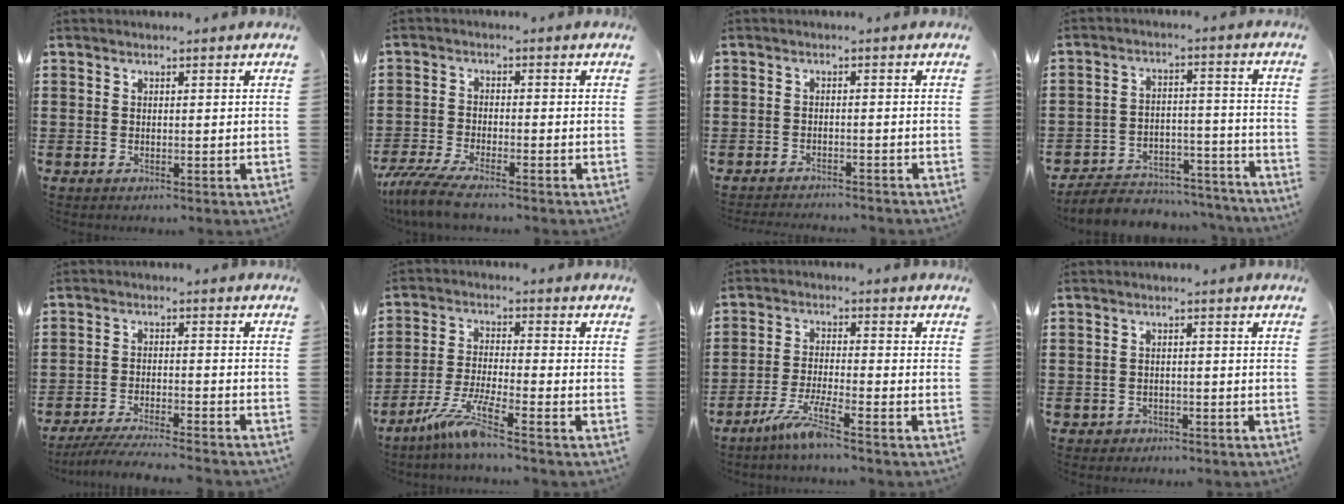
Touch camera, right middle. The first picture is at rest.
{"total": 4.7, "force": [-4.1, 0.0, 2.3], "torque": [-0.067, -0.020, -0.085]}
{"total": 1.7, "force": [-1.7, -0.2, 0.1], "torque": [-0.006, -0.001, -0.034]}
{"total": 5.9, "force": [-5.7, 1.2, 0.9], "torque": [-0.019, 0.013, -0.114]}
{"total": 4.9, "force": [-4.6, -0.1, 1.6], "torque": [-0.032, -0.009, -0.091]}
{"total": 6.8, "force": [-5.1, 0.0, 4.5], "torque": [-0.098, -0.016, -0.100]}
{"total": 5.5, "force": [-4.2, -0.1, 3.6], "torque": [-0.079, -0.012, -0.081]}
{"total": 1.2, "force": [-1.0, 0.6, -0.1], "torque": [-0.002, 0.003, -0.024]}